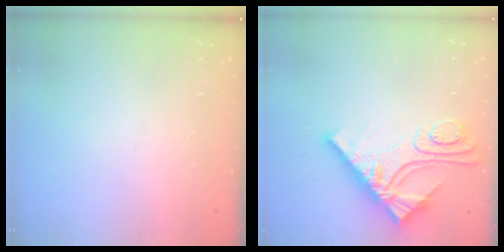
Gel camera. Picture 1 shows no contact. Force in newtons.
{"total": 12.2, "press": 12.2, "slide": 1.2}